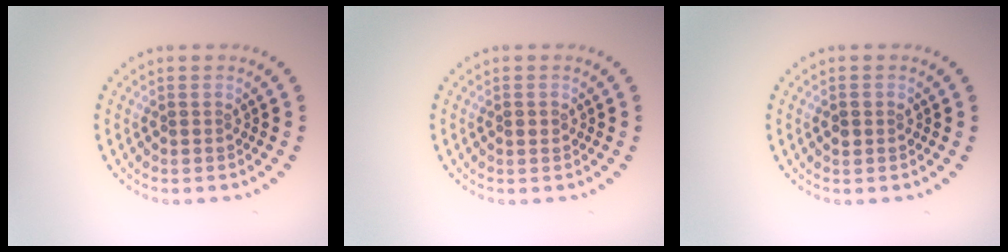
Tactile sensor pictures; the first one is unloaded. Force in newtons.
{"total": 0.9, "press": 0.9, "slide": 0.1}
{"total": 1.4, "press": 1.4, "slide": 0.2}